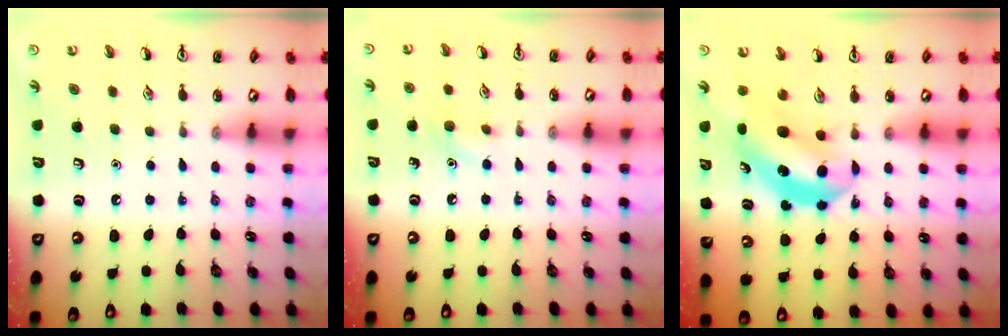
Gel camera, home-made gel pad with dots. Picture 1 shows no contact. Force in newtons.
{"total": 6.0, "press": 5.8, "slide": 1.8}
{"total": 5.6, "press": 5.4, "slide": 1.5}